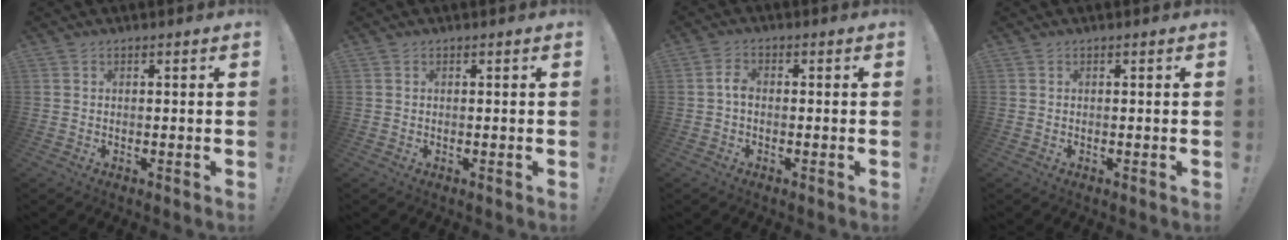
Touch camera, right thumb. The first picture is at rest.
{"total": 0.0}
{"total": 3.1, "force": [-0.6, 1.9, 2.4], "torque": [-0.055, 0.009, -0.013]}
{"total": 0.0}